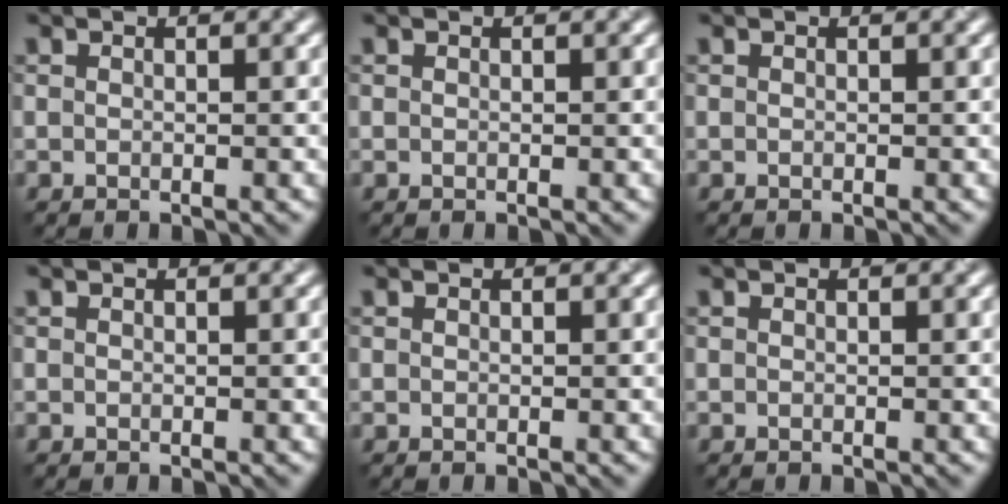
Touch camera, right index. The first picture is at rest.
{"total": 0.0}
{"total": 0.0}
{"total": 0.0}
{"total": 0.0}
{"total": 0.0}